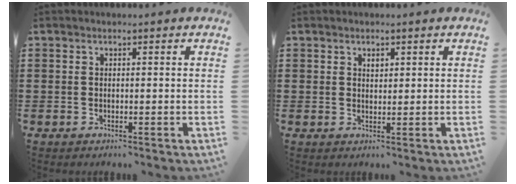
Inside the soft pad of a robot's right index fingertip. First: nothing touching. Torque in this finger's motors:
{"motor_torque": [0.03, -0.02, 0.00, 0.03]}